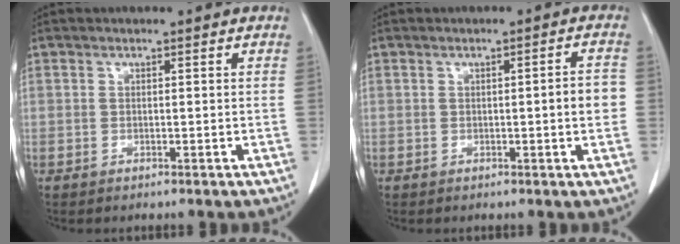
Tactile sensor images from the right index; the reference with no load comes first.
{"total": 3.4, "force": [-0.3, 0.4, 3.4], "torque": [-0.042, 0.003, -0.006]}